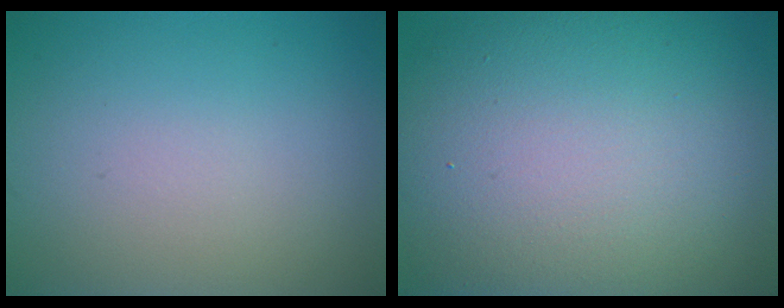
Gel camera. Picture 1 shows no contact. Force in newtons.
{"total": 16.5, "press": 16.5, "slide": 0.9}